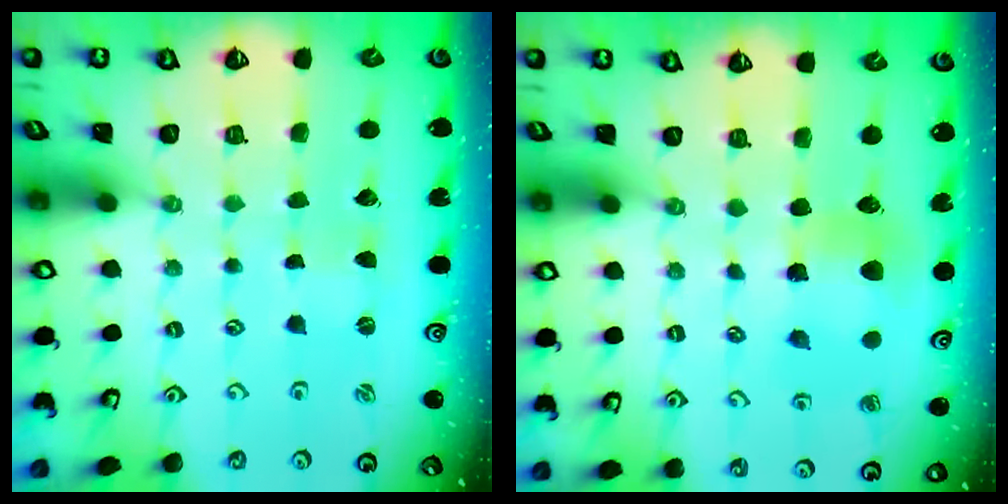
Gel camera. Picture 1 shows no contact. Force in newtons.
{"total": 7.1, "press": 7.1, "slide": 0.5}